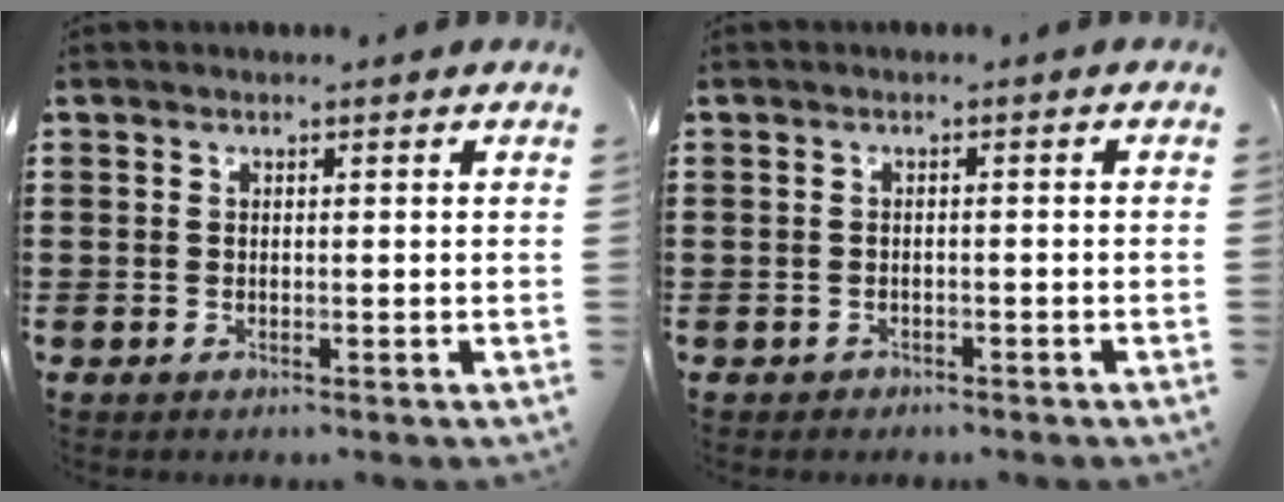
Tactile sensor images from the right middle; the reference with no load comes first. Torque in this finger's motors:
{"motor_torque": [0.16, 0.25, -0.06, -0.01]}